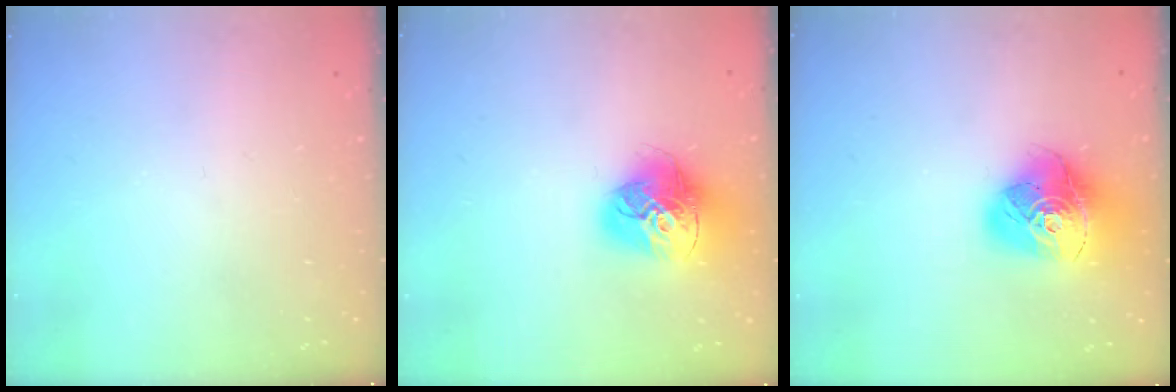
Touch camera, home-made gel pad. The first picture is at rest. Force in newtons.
{"total": 18.0, "press": 17.9, "slide": 1.9}
{"total": 18.0, "press": 17.9, "slide": 1.9}